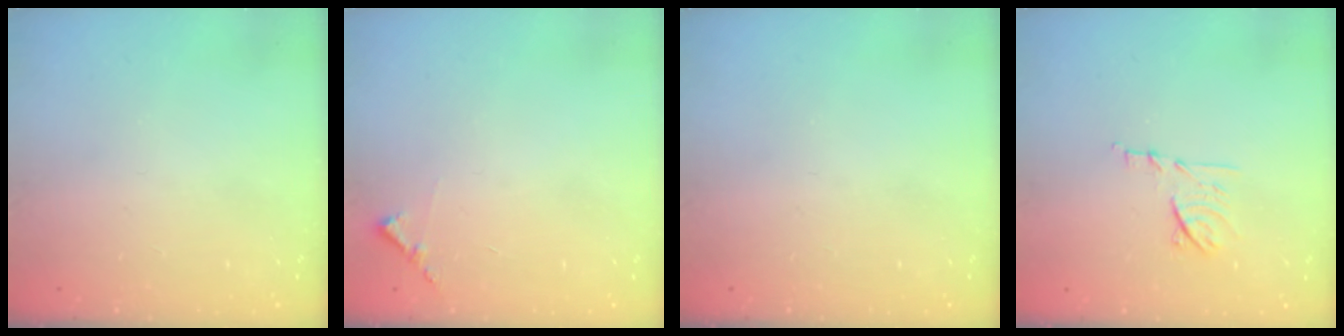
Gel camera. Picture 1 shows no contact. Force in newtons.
{"total": 5.8, "press": 5.8, "slide": 0.4}
{"total": 0.0}
{"total": 8.2, "press": 8.2, "slide": 0.8}